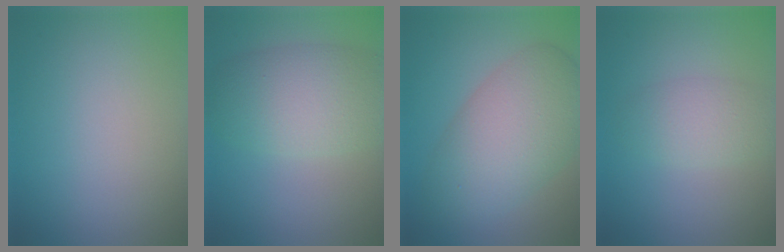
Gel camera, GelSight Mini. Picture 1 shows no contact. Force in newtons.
{"total": 6.5, "press": 6.5, "slide": 0.3}
{"total": 7.6, "press": 7.6, "slide": 0.2}
{"total": 2.8, "press": 2.8, "slide": 0.1}